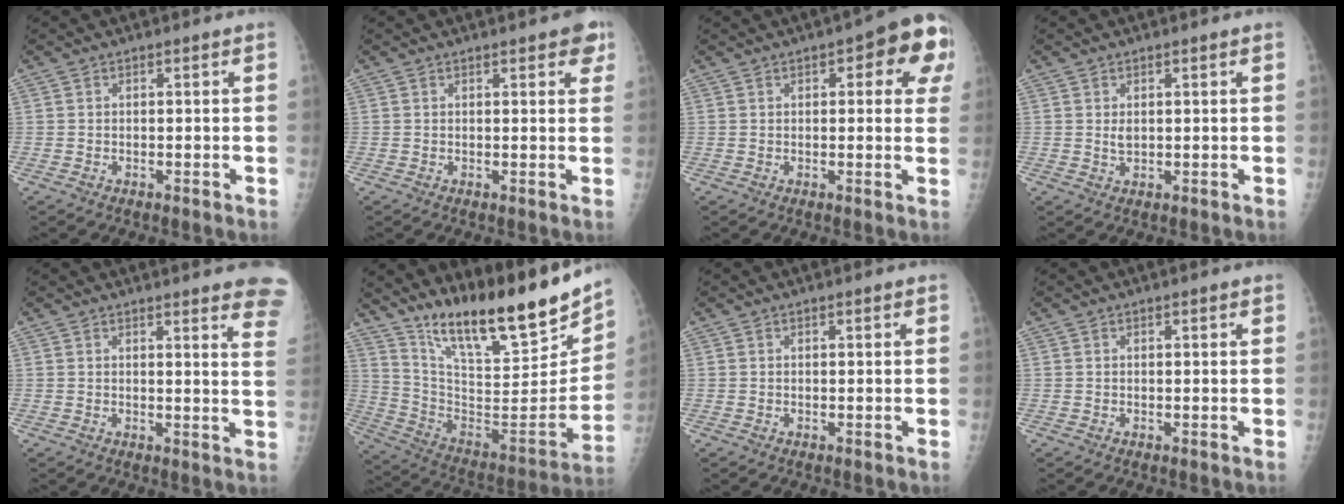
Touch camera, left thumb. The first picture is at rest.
{"total": 4.1, "force": [2.3, 1.6, 2.9], "torque": [-0.016, -0.005, 0.023]}
{"total": 11.3, "force": [4.2, 4.3, 9.5], "torque": [-0.070, 0.002, 0.037]}
{"total": 1.6, "force": [0.5, 0.9, 1.2], "torque": [-0.018, -0.004, 0.012]}
{"total": 12.6, "force": [10.8, 1.5, 6.3], "torque": [-0.044, -0.067, 0.100]}
{"total": 26.6, "force": [19.7, 6.4, 16.7], "torque": [-0.236, -0.087, 0.326]}
{"total": 0.7, "force": [0.4, 0.2, 0.5], "torque": [-0.007, 0.000, 0.007]}
{"total": 1.0, "force": [0.6, 0.3, 0.8], "torque": [-0.011, 0.000, 0.008]}